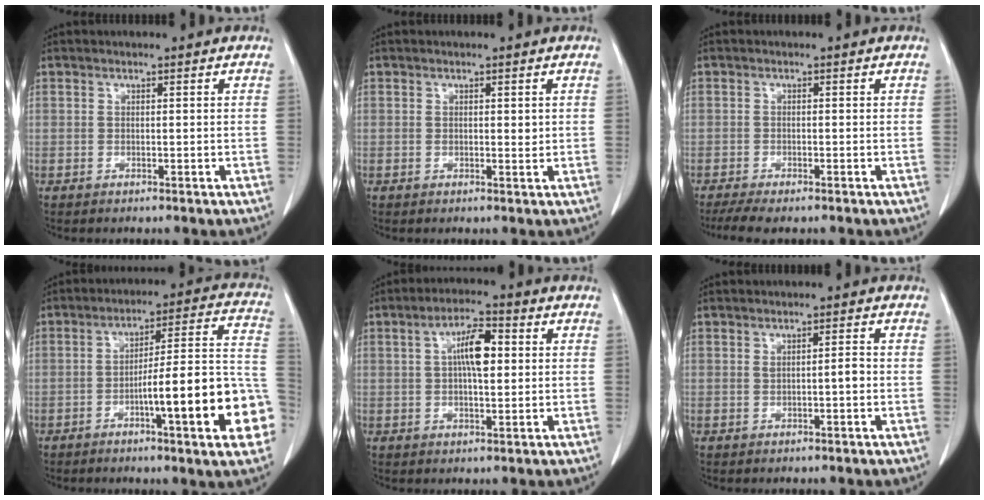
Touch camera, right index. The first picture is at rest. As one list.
[{"total": 1.2, "force": [0.3, 0.5, 1.0], "torque": [-0.016, -0.004, 0.006]}, {"total": 4.4, "force": [-3.4, 0.8, 2.7], "torque": [-0.044, -0.011, -0.054]}, {"total": 18.0, "force": [-6.1, 1.8, 16.9], "torque": [-0.166, 0.029, -0.078]}, {"total": 6.7, "force": [1.2, 2.0, 6.3], "torque": [-0.114, 0.012, 0.019]}, {"total": 1.7, "force": [0.0, 0.3, 1.7], "torque": [-0.029, 0.001, 0.001]}]